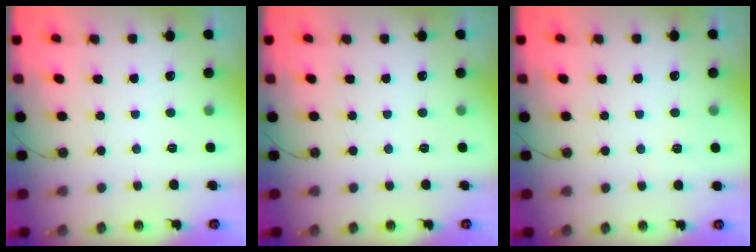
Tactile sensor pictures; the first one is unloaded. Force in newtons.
{"total": 0.0}
{"total": 3.2, "press": 2.1, "slide": 2.4}